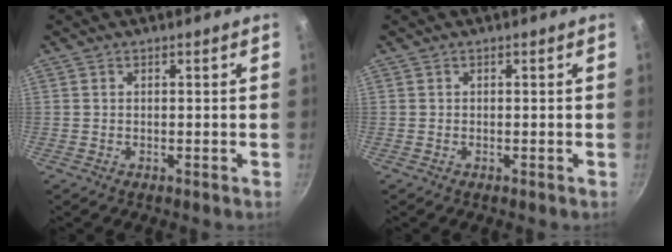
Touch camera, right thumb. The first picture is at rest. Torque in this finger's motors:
{"motor_torque": [-0.02, 0.01, 0.01, 0.01, 0.00]}